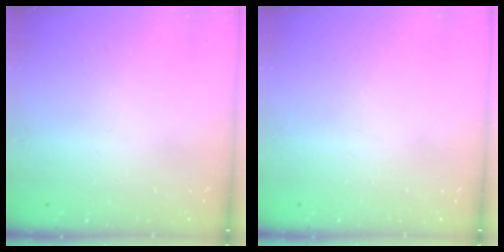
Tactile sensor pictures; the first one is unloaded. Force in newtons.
{"total": 0.0}